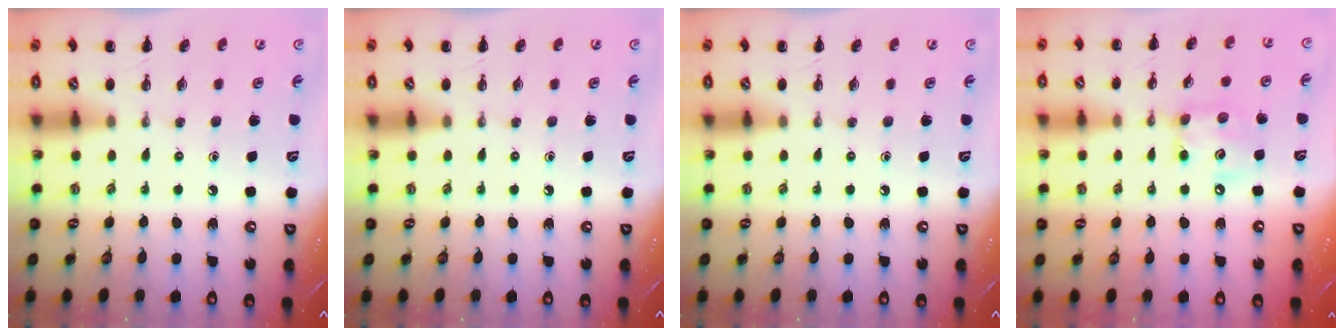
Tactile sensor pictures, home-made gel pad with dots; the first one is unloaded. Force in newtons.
{"total": 0.0}
{"total": 0.0}
{"total": 9.3, "press": 9.2, "slide": 1.0}